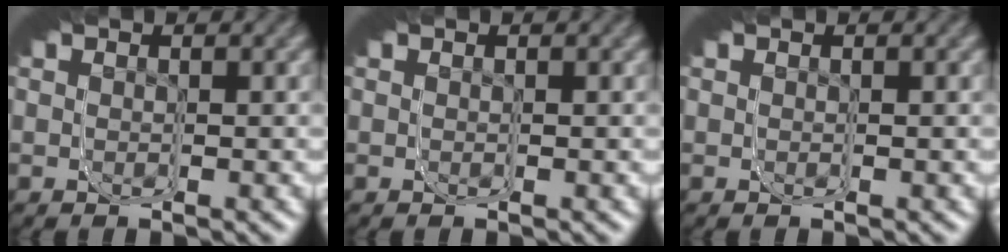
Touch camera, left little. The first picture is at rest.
{"total": 0.0}
{"total": 0.0}